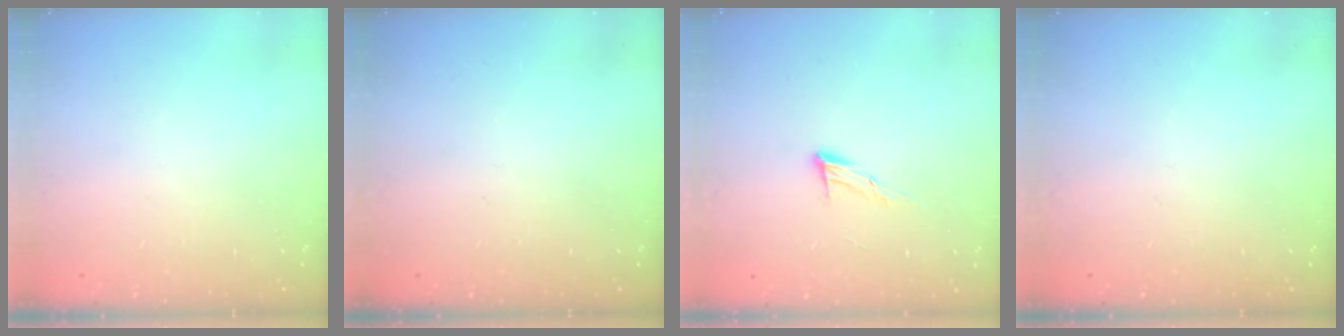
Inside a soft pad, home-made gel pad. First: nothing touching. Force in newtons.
{"total": 0.0}
{"total": 8.3, "press": 8.2, "slide": 1.3}
{"total": 0.0}